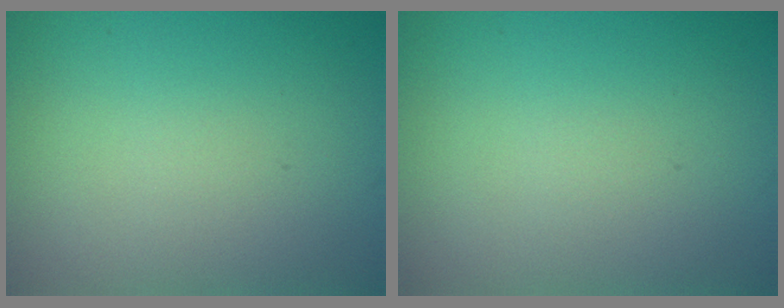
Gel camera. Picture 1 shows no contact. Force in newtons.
{"total": 0.0}